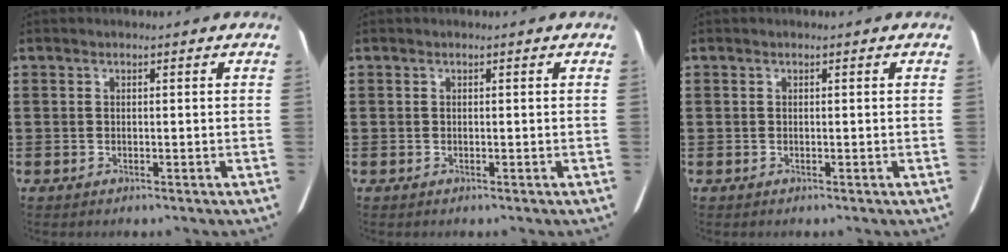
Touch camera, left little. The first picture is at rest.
{"total": 0.0}
{"total": 0.0}